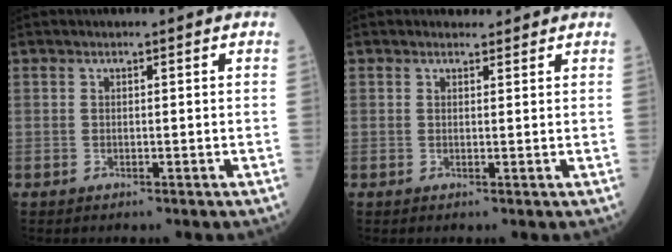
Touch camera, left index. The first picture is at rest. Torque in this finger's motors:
{"motor_torque": [0.65, -0.80, 0.02, 0.01]}